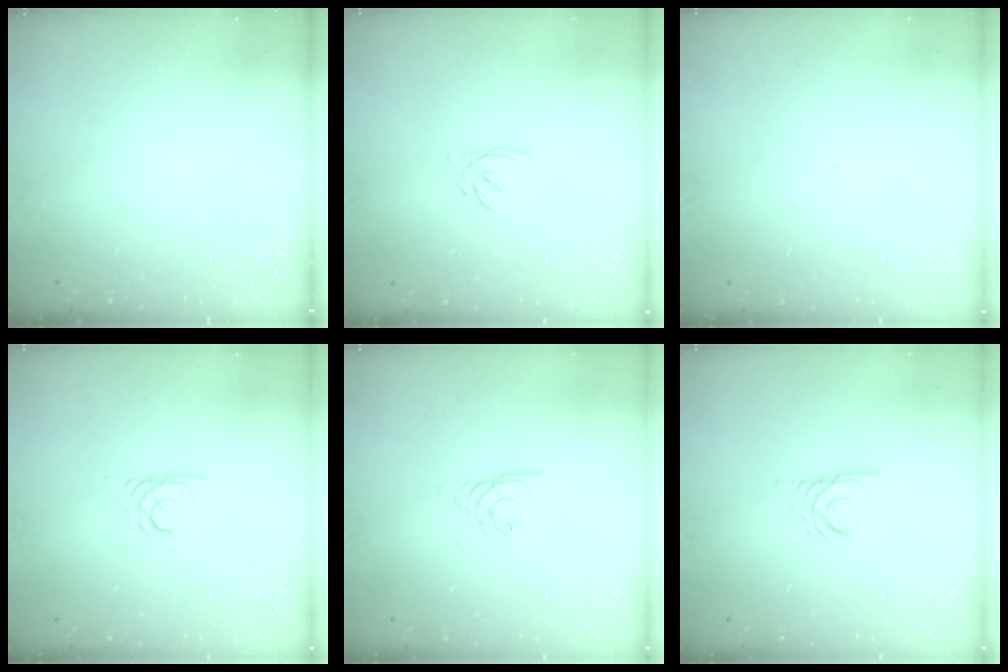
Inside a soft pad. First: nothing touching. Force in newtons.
{"total": 2.8, "press": 2.8, "slide": 0.1}
{"total": 0.0}
{"total": 5.0, "press": 5.0, "slide": 0.5}
{"total": 5.2, "press": 5.2, "slide": 0.3}
{"total": 5.7, "press": 5.7, "slide": 0.6}